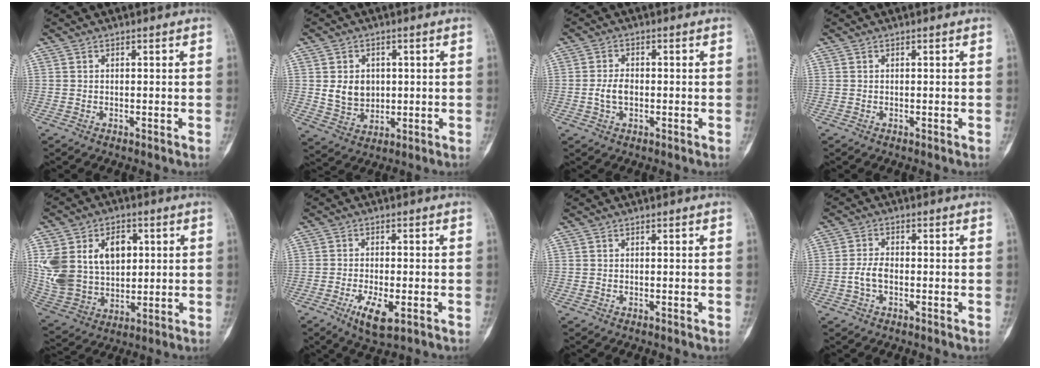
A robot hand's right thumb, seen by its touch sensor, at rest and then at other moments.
{"total": 7.0, "force": [0.9, 5.7, 4.0], "torque": [-0.041, -0.009, 0.028]}
{"total": 3.8, "force": [-0.6, 2.4, 3.0], "torque": [-0.061, 0.009, -0.012]}
{"total": 0.0}
{"total": 19.0, "force": [4.6, 13.6, 12.5], "torque": [-0.233, 0.004, 0.104]}
{"total": 6.4, "force": [-2.7, 2.3, 5.3], "torque": [-0.096, -0.005, -0.041]}
{"total": 0.0}
{"total": 3.5, "force": [-1.0, 1.9, 2.8], "torque": [-0.064, 0.013, -0.021]}